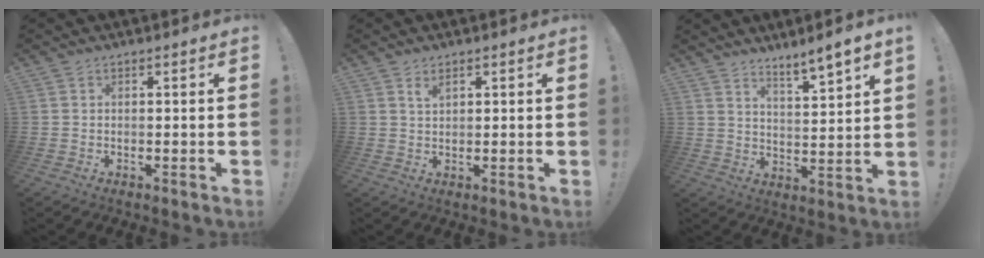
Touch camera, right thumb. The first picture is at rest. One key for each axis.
{"total": 2.4, "fx": 1.5, "fy": 1.1, "fz": 1.5, "tx": -0.023, "ty": -0.003, "tz": 0.025}
{"total": 6.3, "fx": 5.3, "fy": -0.5, "fz": 3.3, "tx": -0.046, "ty": -0.047, "tz": 0.087}